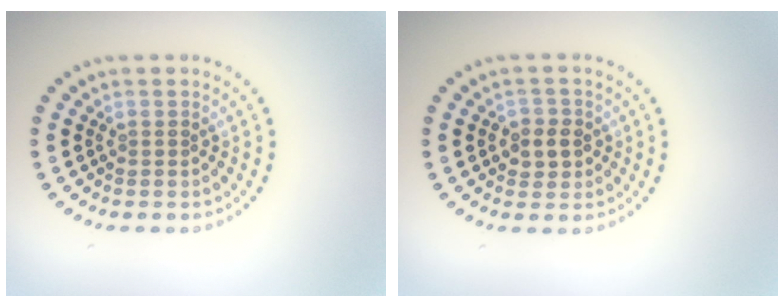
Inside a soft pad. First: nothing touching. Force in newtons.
{"total": 2.1, "press": 2.0, "slide": 0.5}